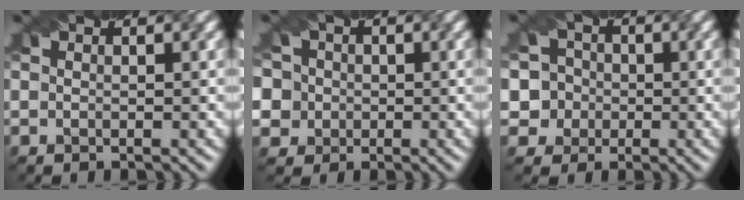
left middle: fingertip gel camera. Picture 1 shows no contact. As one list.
[{"total": 7.3, "force": [0.3, 6.8, 2.5], "torque": [-0.050, 0.026, -0.018]}, {"total": 5.6, "force": [-1.4, 5.4, 0.8], "torque": [-0.016, 0.022, -0.043]}]